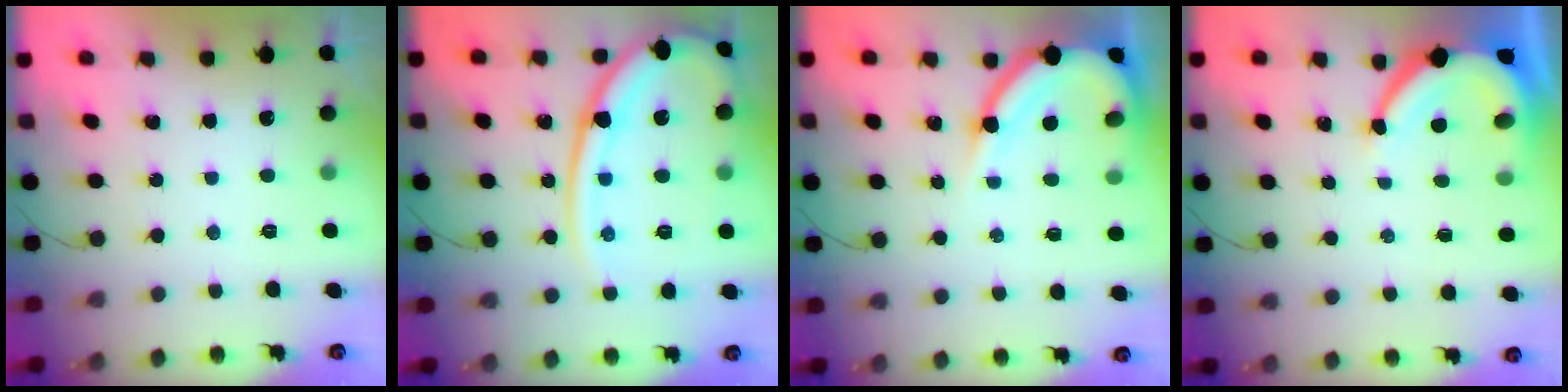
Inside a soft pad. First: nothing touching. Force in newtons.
{"total": 17.5, "press": 17.4, "slide": 1.7}
{"total": 11.6, "press": 11.6, "slide": 1.2}
{"total": 7.7, "press": 7.6, "slide": 0.6}